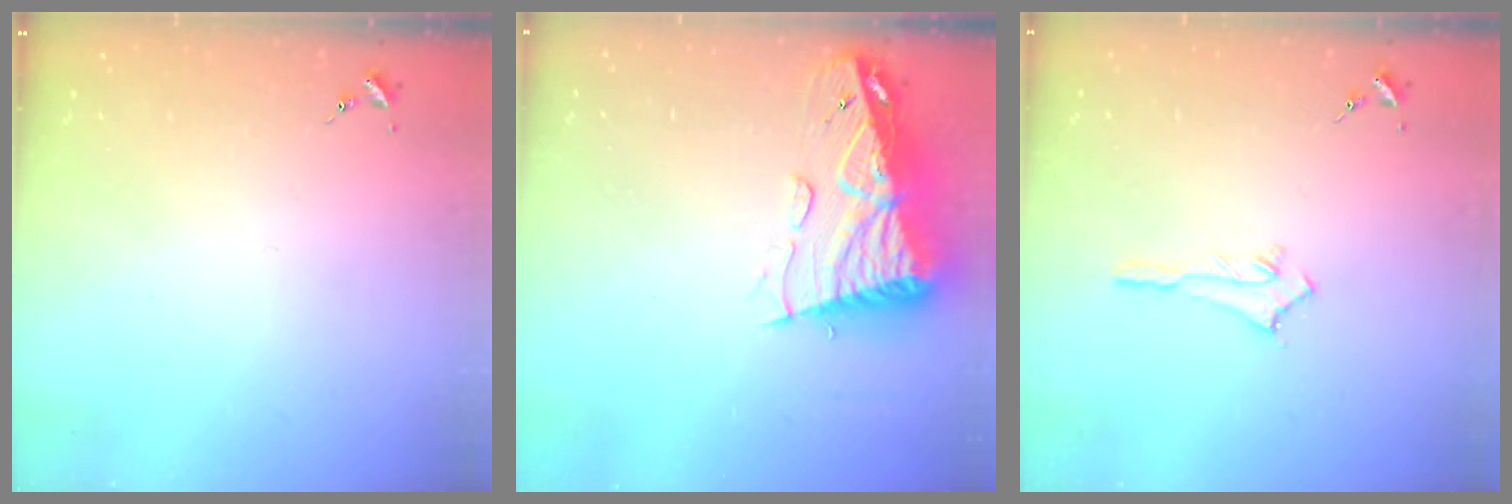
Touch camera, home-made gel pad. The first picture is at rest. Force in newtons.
{"total": 13.7, "press": 13.6, "slide": 1.5}
{"total": 2.8, "press": 2.7, "slide": 0.4}